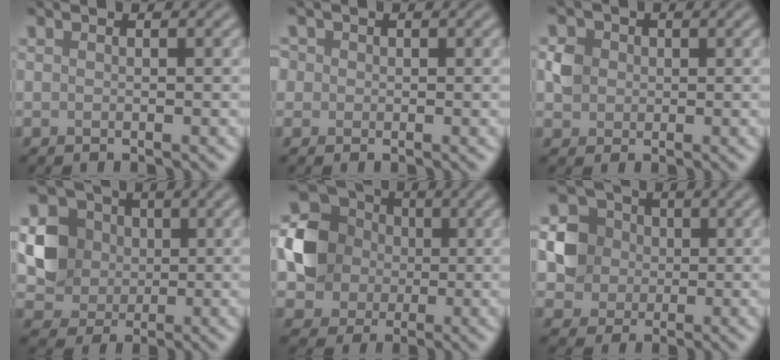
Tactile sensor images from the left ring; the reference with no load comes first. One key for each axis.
{"total": 2.0, "fx": 0.7, "fy": 1.8, "fz": 0.7, "tx": -0.010, "ty": 0.012, "tz": 0.000}
{"total": 2.1, "fx": 0.2, "fy": 2.0, "fz": 0.6, "tx": -0.008, "ty": 0.001, "tz": 0.005}
{"total": 5.0, "fx": 0.4, "fy": 4.5, "fz": 2.0, "tx": -0.036, "ty": 0.003, "tz": 0.004}
{"total": 8.1, "fx": 0.5, "fy": 7.2, "fz": 3.5, "tx": -0.065, "ty": 0.007, "tz": -0.006}
{"total": 4.5, "fx": 0.3, "fy": 4.2, "fz": 1.4, "tx": -0.023, "ty": 0.007, "tz": 0.000}